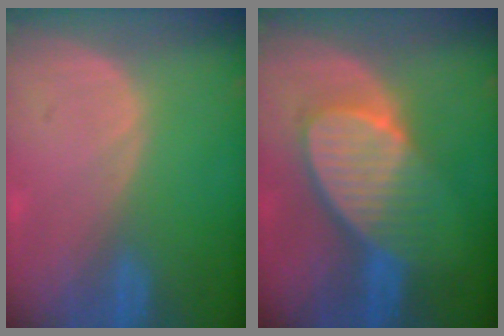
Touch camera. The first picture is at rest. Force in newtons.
{"total": 8.3, "press": 7.7, "slide": 3.1}